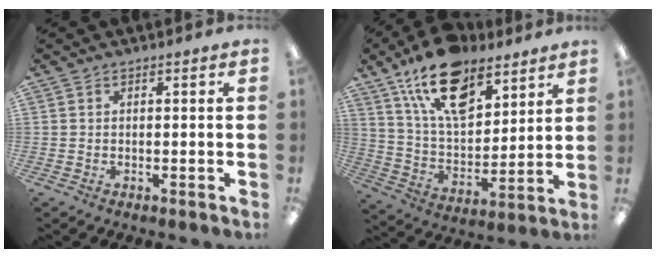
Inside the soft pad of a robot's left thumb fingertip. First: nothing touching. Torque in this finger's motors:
{"motor_torque": [2.11, 1.29, 1.85, -0.93, 0.33]}